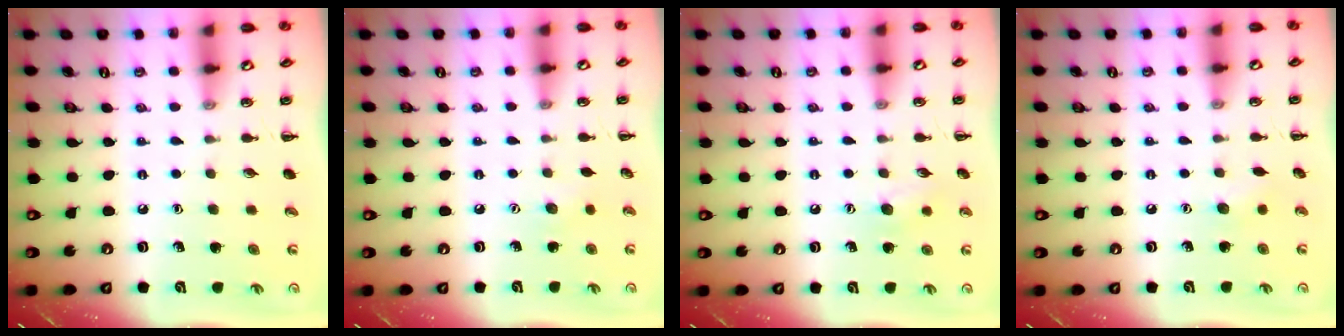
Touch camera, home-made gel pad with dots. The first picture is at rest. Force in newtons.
{"total": 3.4, "press": 3.3, "slide": 0.8}
{"total": 6.8, "press": 6.7, "slide": 1.1}
{"total": 5.1, "press": 4.9, "slide": 1.3}